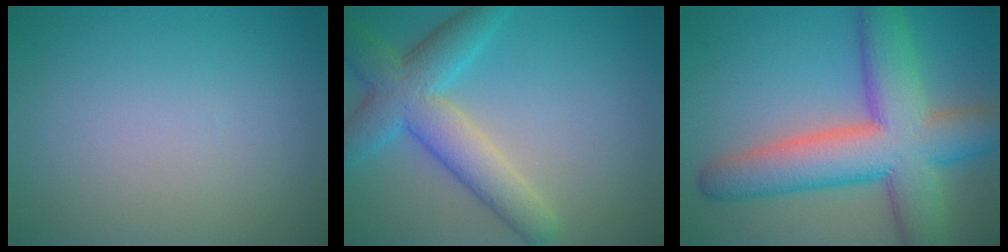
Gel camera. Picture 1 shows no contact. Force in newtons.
{"total": 6.4, "press": 6.4, "slide": 0.2}
{"total": 11.2, "press": 11.2, "slide": 0.6}